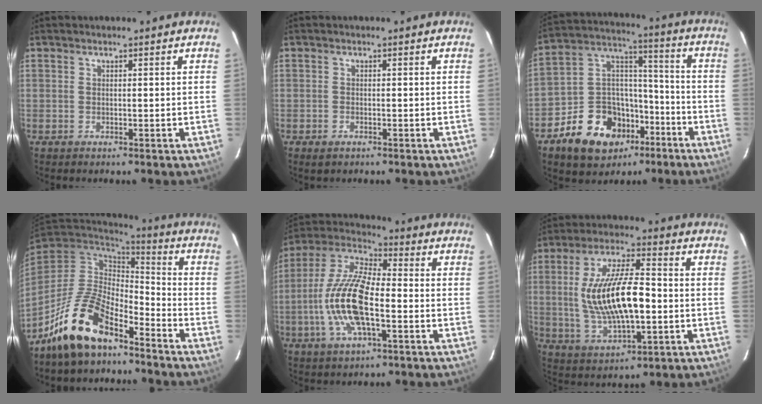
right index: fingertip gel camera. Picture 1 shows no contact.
{"total": 1.3, "force": [-0.9, 0.8, 0.6], "torque": [-0.012, -0.003, -0.016]}
{"total": 16.6, "force": [-9.0, 11.9, 7.4], "torque": [-0.160, 0.053, -0.129]}
{"total": 15.1, "force": [-10.4, 6.3, 8.9], "torque": [-0.185, -0.003, -0.192]}
{"total": 16.1, "force": [-3.8, 5.8, 14.5], "torque": [-0.298, 0.000, -0.079]}
{"total": 16.7, "force": [-0.8, 6.4, 15.4], "torque": [-0.297, 0.002, -0.003]}